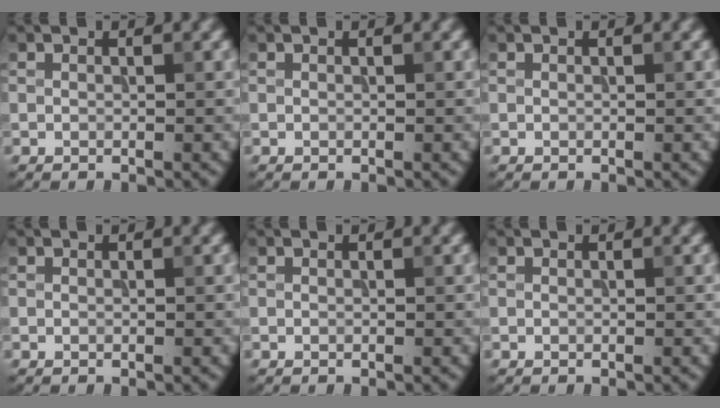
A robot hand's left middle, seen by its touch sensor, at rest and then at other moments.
{"total": 0.0}
{"total": 0.0}
{"total": 0.0}
{"total": 0.0}
{"total": 0.0}